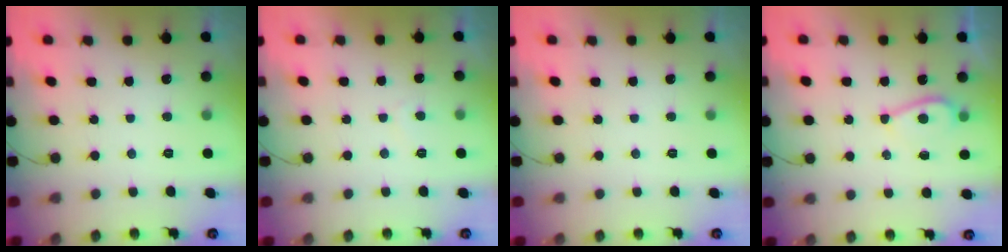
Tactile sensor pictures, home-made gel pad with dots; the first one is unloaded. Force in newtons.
{"total": 2.1, "press": 2.0, "slide": 0.6}
{"total": 0.0}
{"total": 5.5, "press": 5.3, "slide": 1.5}